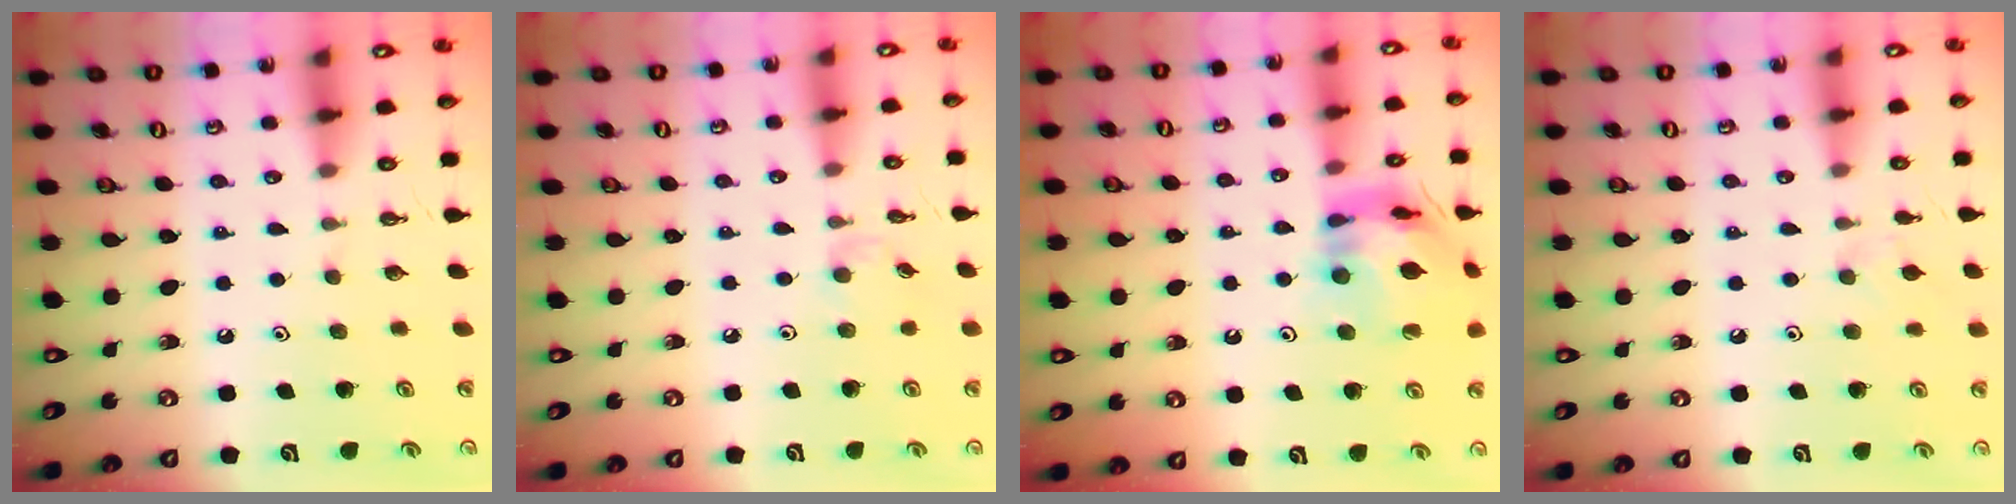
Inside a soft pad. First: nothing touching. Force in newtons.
{"total": 2.4, "press": 2.4, "slide": 0.5}
{"total": 15.1, "press": 15.0, "slide": 1.6}
{"total": 3.8, "press": 3.7, "slide": 0.6}